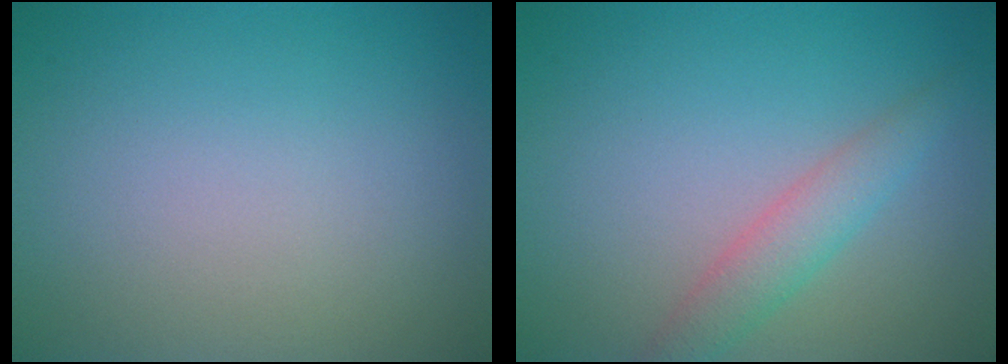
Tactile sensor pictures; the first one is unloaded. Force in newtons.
{"total": 2.7, "press": 2.7, "slide": 0.1}